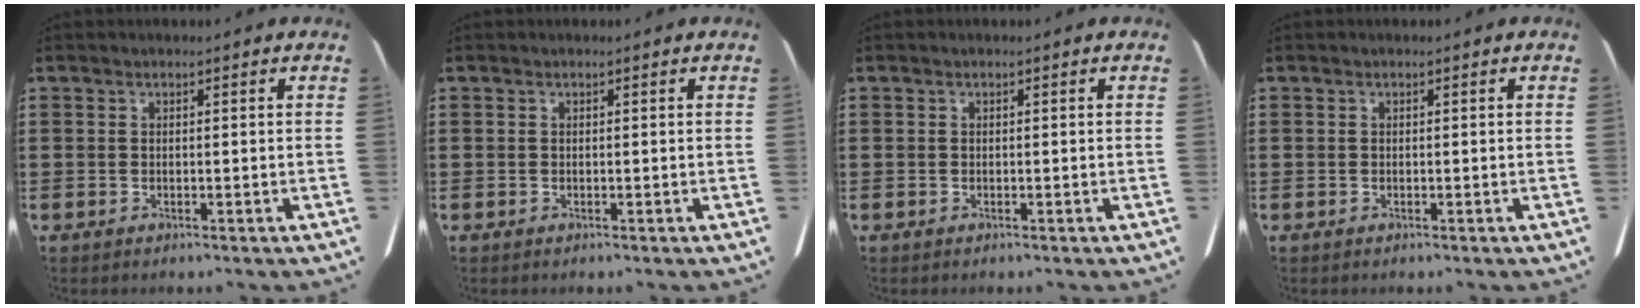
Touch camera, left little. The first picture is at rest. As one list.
[{"total": 0.0}, {"total": 0.0}, {"total": 0.0}]